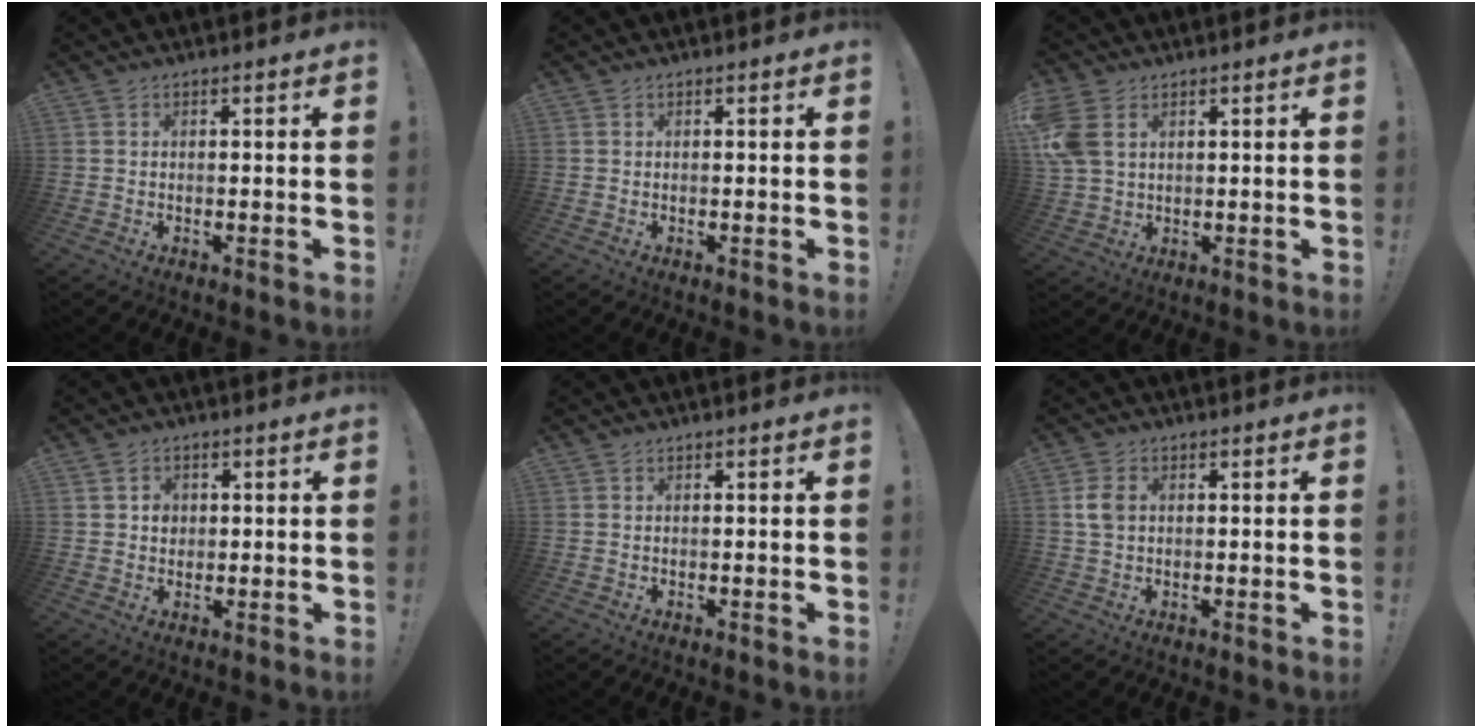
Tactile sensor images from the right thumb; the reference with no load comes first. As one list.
[{"total": 0.0}, {"total": 8.5, "force": [3.1, 5.8, 5.4], "torque": [-0.117, -0.003, 0.065]}, {"total": 3.2, "force": [0.9, 2.9, 0.9], "torque": [0.000, -0.007, 0.012]}, {"total": 0.0}, {"total": 4.4, "force": [0.8, 3.1, 3.0], "torque": [-0.057, 0.003, 0.014]}]